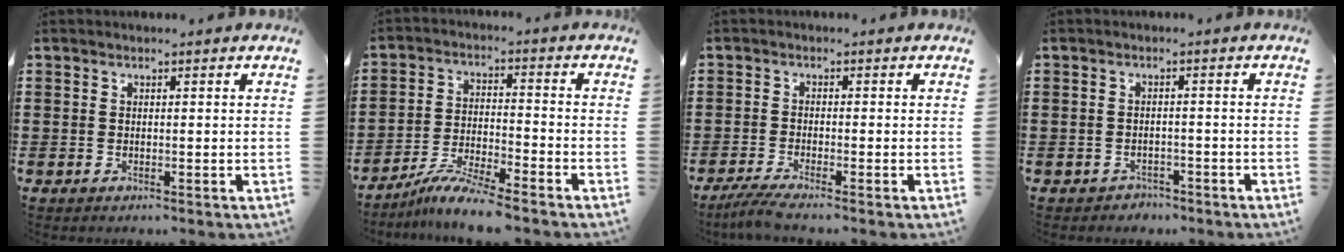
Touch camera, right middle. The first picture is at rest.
{"total": 6.9, "force": [-6.3, -0.1, 2.8], "torque": [-0.061, -0.010, -0.121]}
{"total": 2.8, "force": [-2.2, -0.2, 1.7], "torque": [-0.050, -0.012, -0.048]}
{"total": 1.4, "force": [-1.3, 0.5, -0.1], "torque": [-0.005, 0.002, -0.031]}